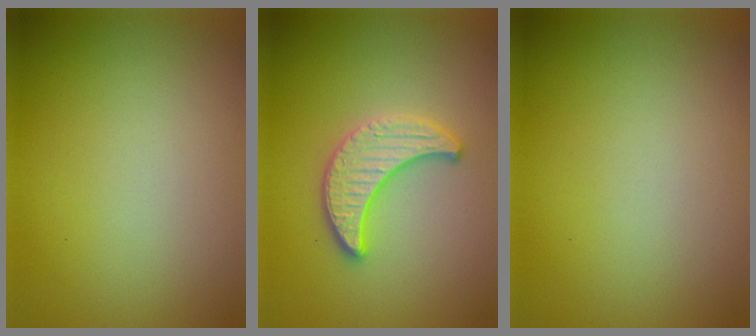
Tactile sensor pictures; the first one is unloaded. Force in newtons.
{"total": 3.3, "press": 3.2, "slide": 1.0}
{"total": 0.0}